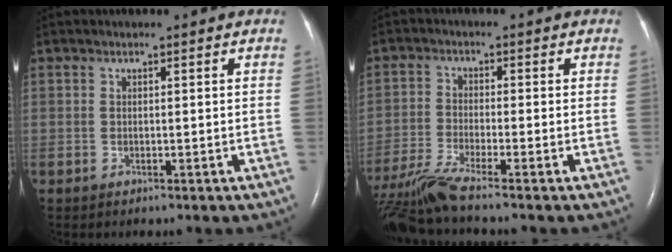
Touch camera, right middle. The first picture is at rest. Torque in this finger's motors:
{"motor_torque": [1.02, -1.05, 0.15, 0.08]}